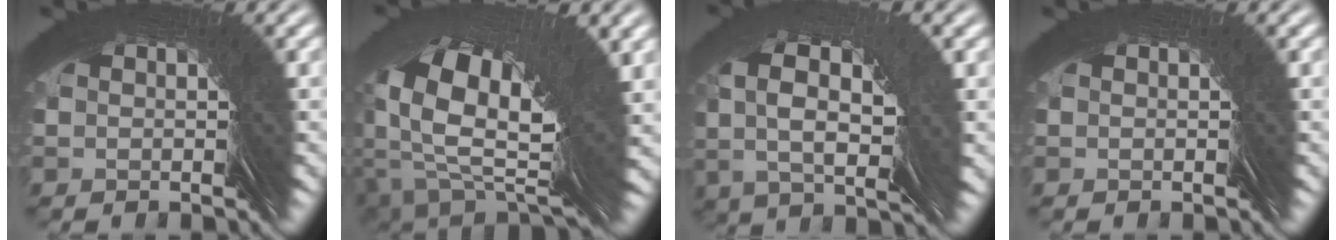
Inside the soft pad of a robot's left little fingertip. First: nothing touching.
{"total": 8.5, "force": [-1.9, 3.8, 7.4], "torque": [-0.118, -0.023, -0.019]}
{"total": 2.0, "force": [1.7, -1.0, 0.3], "torque": [-0.004, 0.031, 0.018]}
{"total": 0.0}